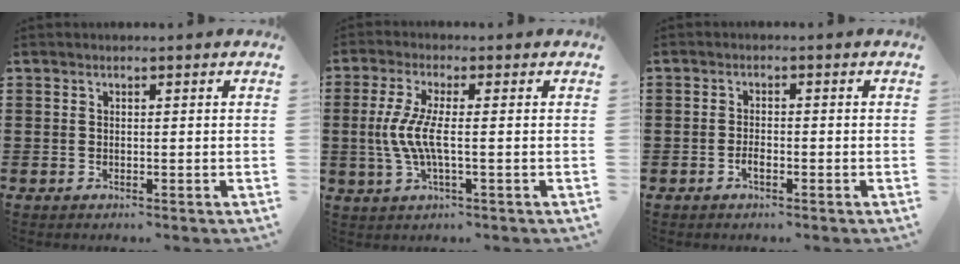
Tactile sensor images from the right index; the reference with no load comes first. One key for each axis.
{"total": 6.0, "fx": -0.9, "fy": 1.0, "fz": 5.8, "tx": -0.147, "ty": -0.017, "tz": -0.030}
{"total": 1.6, "fx": -0.9, "fy": 0.6, "fz": 1.1, "tx": -0.024, "ty": 0.000, "tz": -0.017}